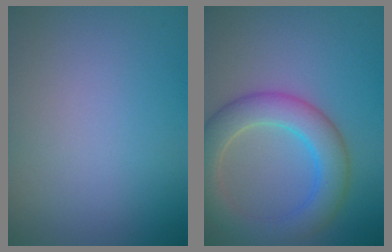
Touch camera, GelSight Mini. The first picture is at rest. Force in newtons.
{"total": 5.7, "press": 5.7, "slide": 0.2}